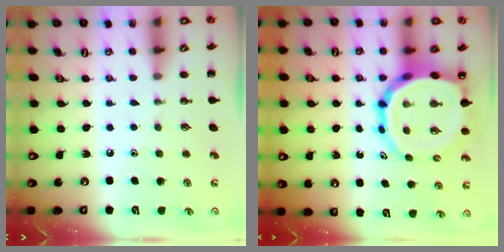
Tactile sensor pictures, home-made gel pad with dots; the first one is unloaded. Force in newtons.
{"total": 15.5, "press": 14.9, "slide": 4.3}